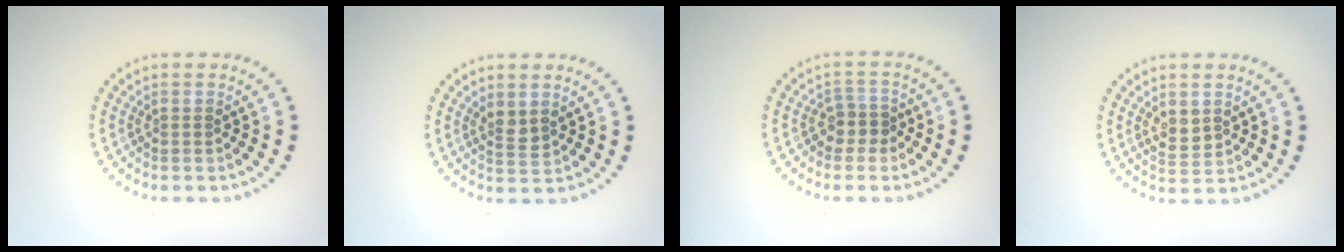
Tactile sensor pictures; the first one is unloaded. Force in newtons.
{"total": 1.5, "press": 1.4, "slide": 0.7}
{"total": 1.9, "press": 1.5, "slide": 1.1}
{"total": 1.9, "press": 1.8, "slide": 0.7}